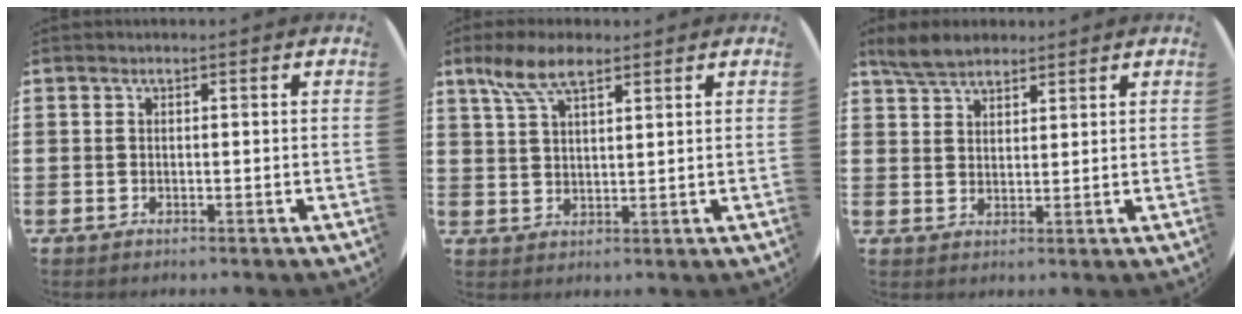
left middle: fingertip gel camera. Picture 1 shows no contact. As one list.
[{"total": 6.4, "force": [4.3, 2.4, 4.1], "torque": [-0.090, 0.004, 0.079]}, {"total": 4.6, "force": [4.1, 1.7, 1.3], "torque": [-0.036, -0.001, 0.080]}]